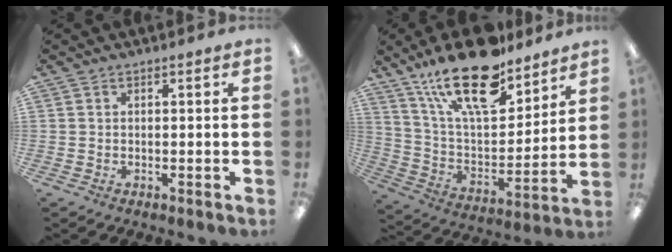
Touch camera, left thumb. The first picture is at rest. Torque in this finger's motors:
{"motor_torque": [0.56, 0.58, 1.54, -1.23, 0.27]}